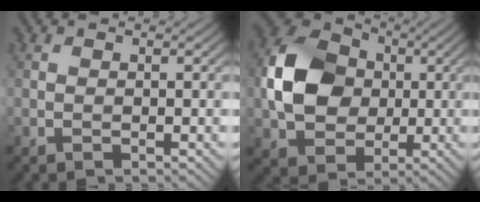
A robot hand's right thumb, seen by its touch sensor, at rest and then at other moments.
{"total": 11.2, "force": [0.5, 8.9, 6.8], "torque": [-0.163, 0.011, 0.005]}